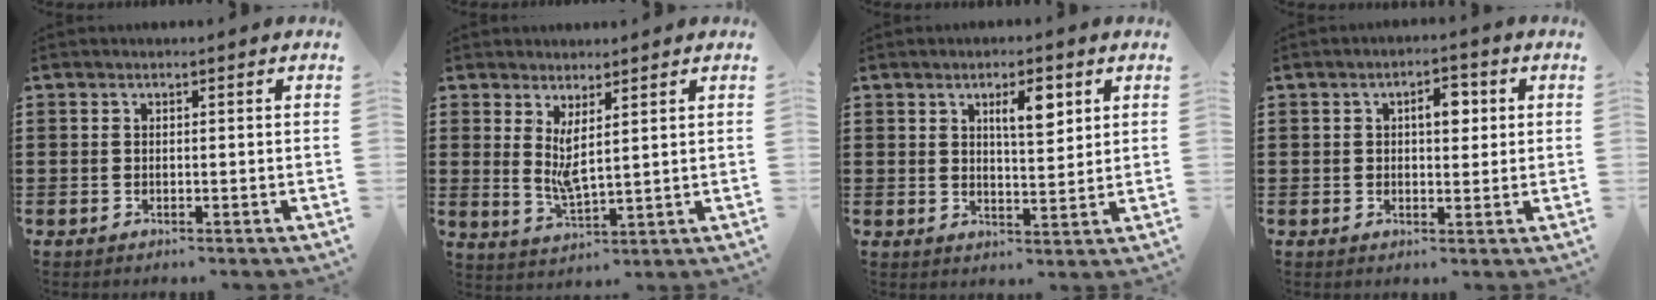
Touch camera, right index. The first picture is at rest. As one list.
[{"total": 3.6, "force": [1.9, 0.6, 3.0], "torque": [-0.063, -0.009, 0.036]}, {"total": 5.1, "force": [2.4, 1.6, 4.2], "torque": [-0.065, 0.000, 0.034]}, {"total": 4.2, "force": [1.0, 2.0, 3.5], "torque": [-0.049, 0.002, 0.009]}]